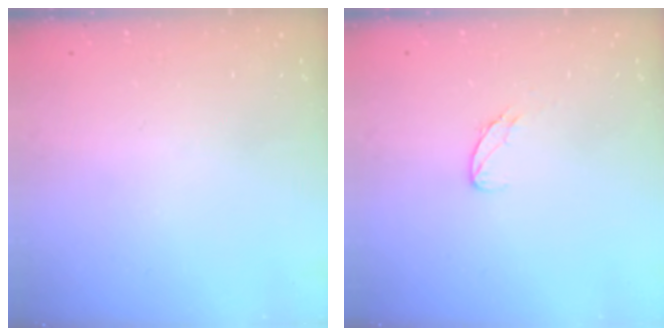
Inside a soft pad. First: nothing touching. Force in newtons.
{"total": 5.6, "press": 5.6, "slide": 0.5}